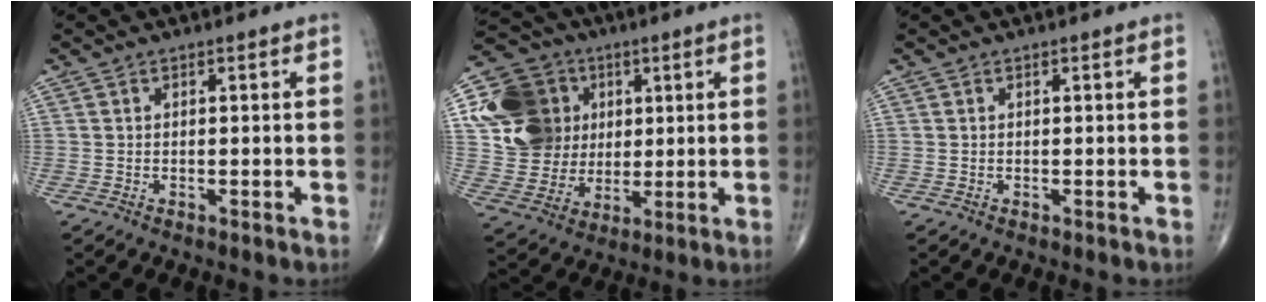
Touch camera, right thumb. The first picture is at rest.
{"total": 16.9, "force": [4.0, 14.8, 7.0], "torque": [-0.103, 0.007, 0.080]}
{"total": 0.0}